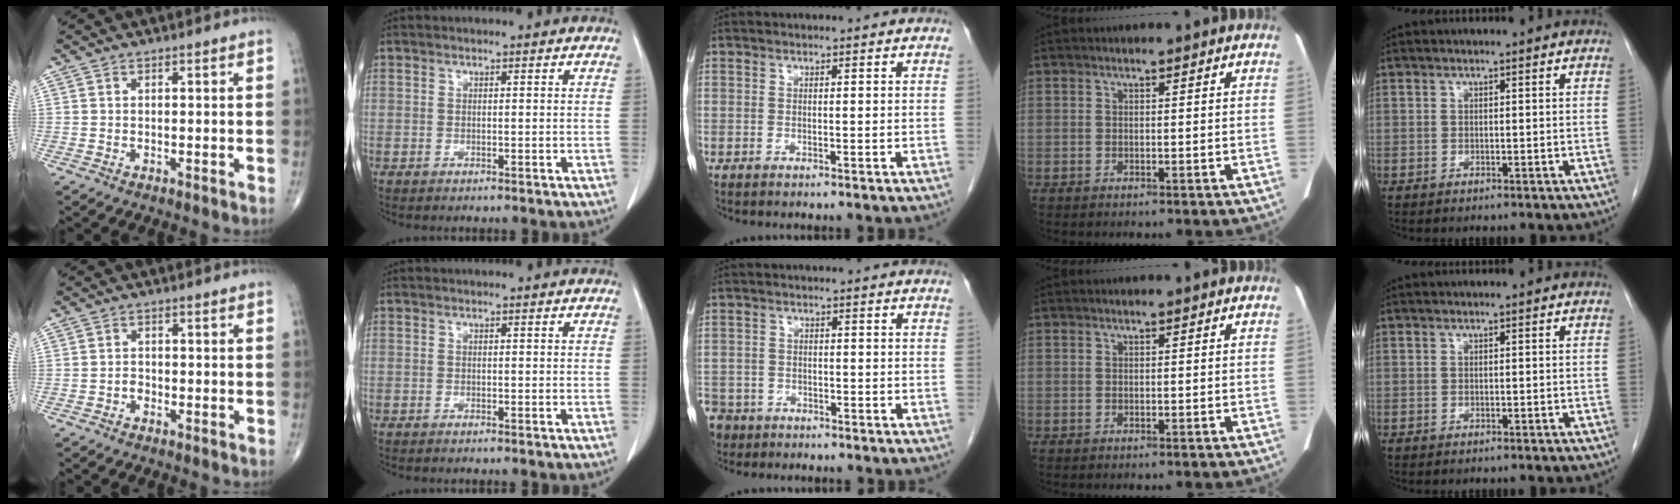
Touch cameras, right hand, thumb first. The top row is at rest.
{"thumb": {"total": 1.3, "force": [-0.7, 1.0, 0.6], "torque": [-0.005, 0.004, -0.014]}, "middle": {"total": 7.8, "force": [-5.4, 5.4, 1.5], "torque": [-0.057, -0.004, -0.095]}}